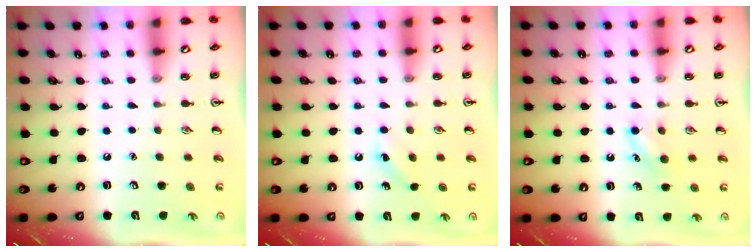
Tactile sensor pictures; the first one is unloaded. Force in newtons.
{"total": 2.8, "press": 2.6, "slide": 1.0}
{"total": 4.7, "press": 4.5, "slide": 1.4}